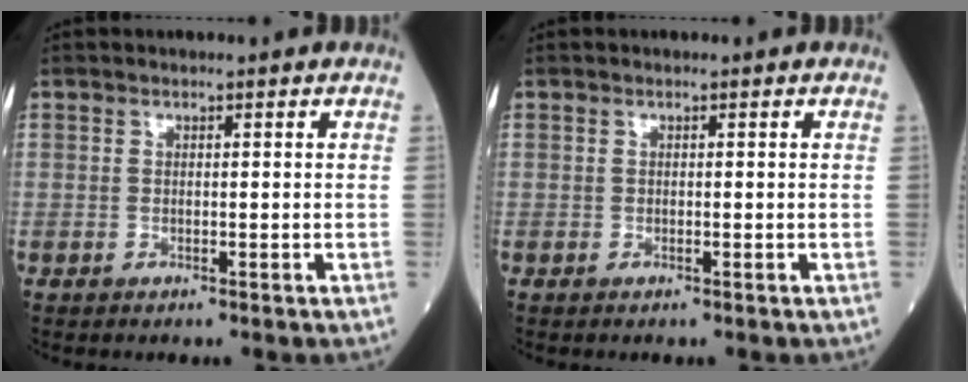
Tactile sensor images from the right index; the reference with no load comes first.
{"total": 0.0}